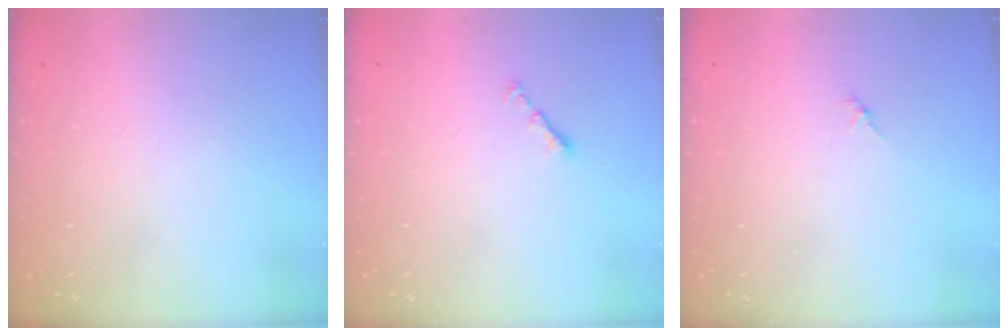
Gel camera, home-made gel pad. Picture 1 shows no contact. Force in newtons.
{"total": 1.3, "press": 1.2, "slide": 0.5}
{"total": 1.4, "press": 1.4, "slide": 0.4}